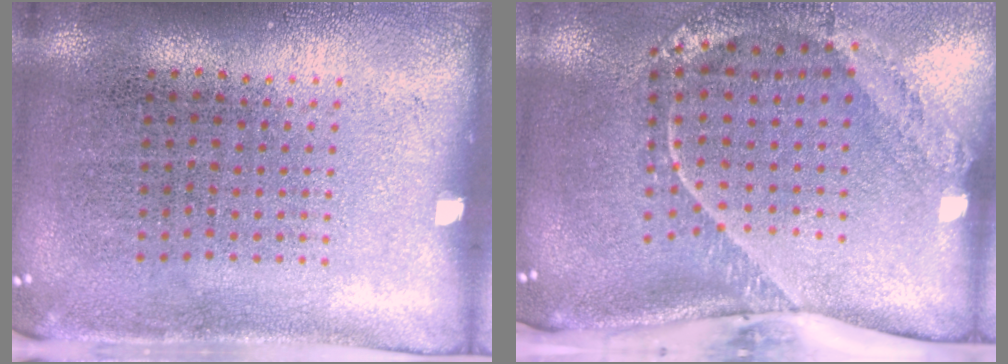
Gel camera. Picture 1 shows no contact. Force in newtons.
{"total": 2.7, "press": 1.8, "slide": 2.0}